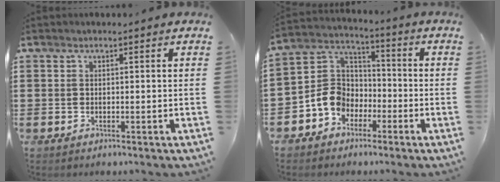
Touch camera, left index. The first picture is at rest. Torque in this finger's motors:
{"motor_torque": [1.13, 1.01, 0.46, 0.07]}